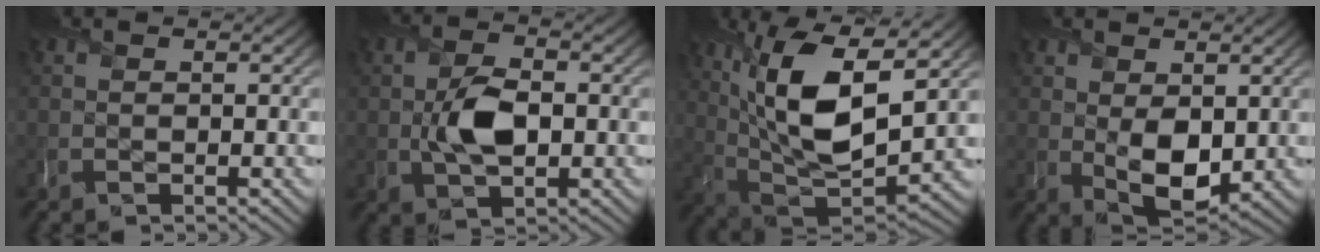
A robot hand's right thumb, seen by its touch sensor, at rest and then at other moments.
{"total": 5.8, "force": [-0.6, 3.5, 4.6], "torque": [-0.095, -0.009, -0.009]}
{"total": 14.0, "force": [5.0, 5.4, 11.9], "torque": [-0.240, -0.007, 0.099]}
{"total": 5.8, "force": [0.5, 3.6, 4.5], "torque": [-0.093, -0.013, 0.017]}